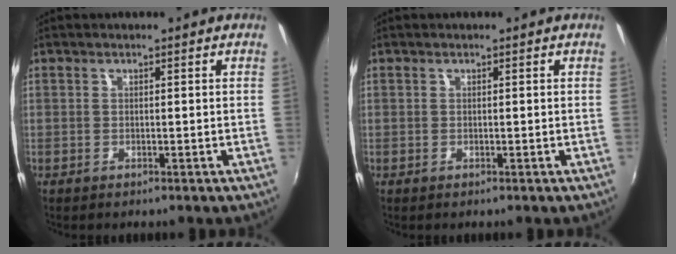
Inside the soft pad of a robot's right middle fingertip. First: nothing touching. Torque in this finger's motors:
{"motor_torque": [0.63, -0.98, 0.05, 0.01]}